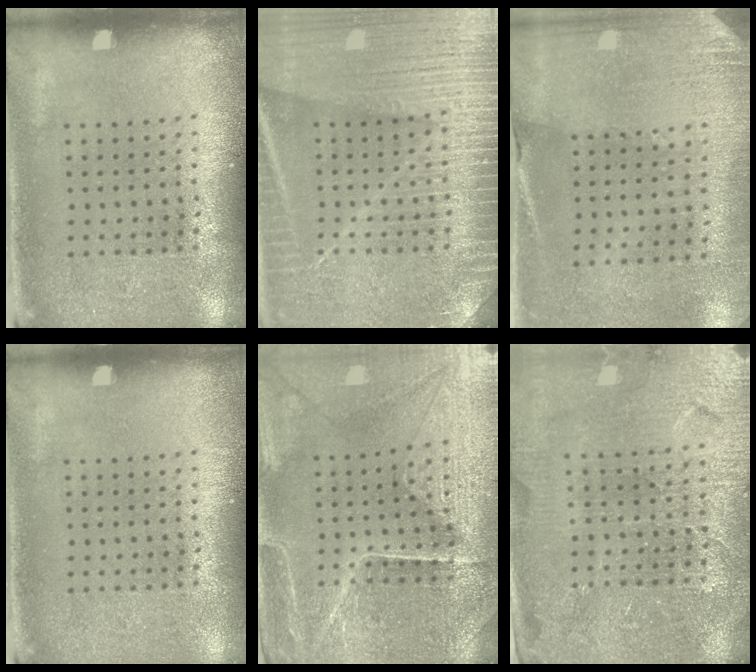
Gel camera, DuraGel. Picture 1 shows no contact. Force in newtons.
{"total": 6.8, "press": 6.7, "slide": 1.0}
{"total": 2.6, "press": 2.3, "slide": 1.1}
{"total": 0.0}
{"total": 3.4, "press": 3.4, "slide": 0.3}
{"total": 4.3, "press": 4.2, "slide": 1.2}